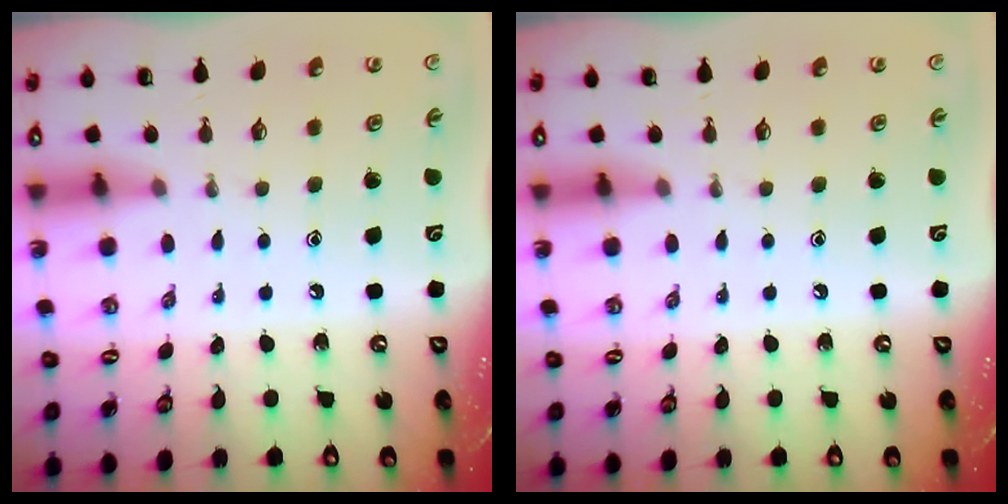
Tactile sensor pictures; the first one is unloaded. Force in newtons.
{"total": 0.0}